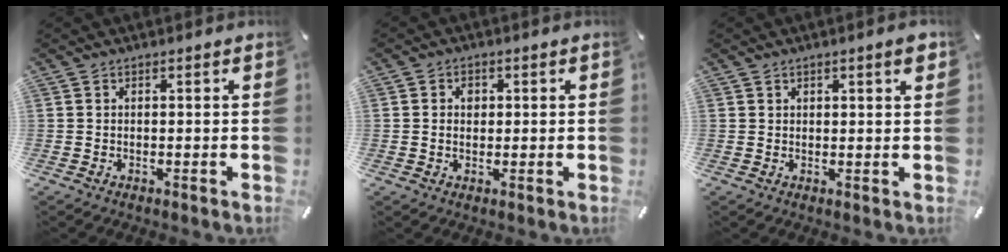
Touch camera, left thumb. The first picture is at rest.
{"total": 3.0, "force": [0.1, 2.5, 1.8], "torque": [-0.028, 0.004, -0.002]}
{"total": 2.1, "force": [1.4, 0.7, 1.4], "torque": [-0.019, 0.000, 0.023]}